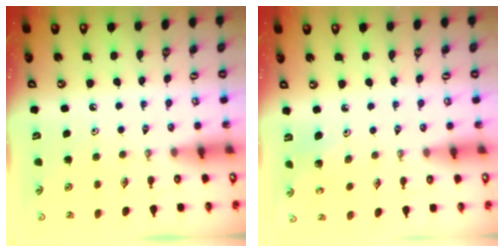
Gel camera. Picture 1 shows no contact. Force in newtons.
{"total": 3.9, "press": 3.7, "slide": 1.4}